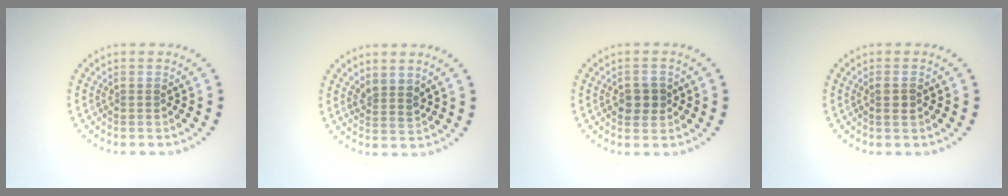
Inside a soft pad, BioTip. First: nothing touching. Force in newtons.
{"total": 1.8, "press": 1.5, "slide": 1.1}
{"total": 2.2, "press": 2.2, "slide": 0.3}
{"total": 1.2, "press": 1.1, "slide": 0.5}